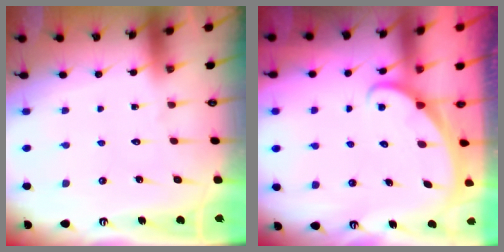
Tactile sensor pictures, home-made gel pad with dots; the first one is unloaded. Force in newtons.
{"total": 1.6, "press": 1.6, "slide": 0.1}